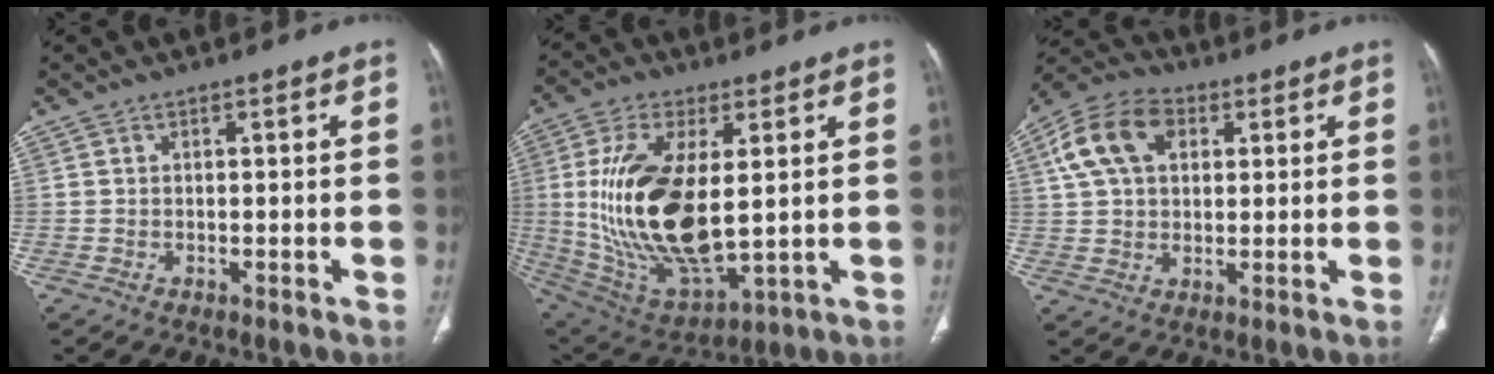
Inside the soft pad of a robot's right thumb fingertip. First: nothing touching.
{"total": 22.1, "force": [1.9, 10.4, 19.4], "torque": [-0.383, -0.022, 0.053]}
{"total": 12.7, "force": [4.2, 8.4, 8.5], "torque": [-0.153, 0.016, 0.070]}